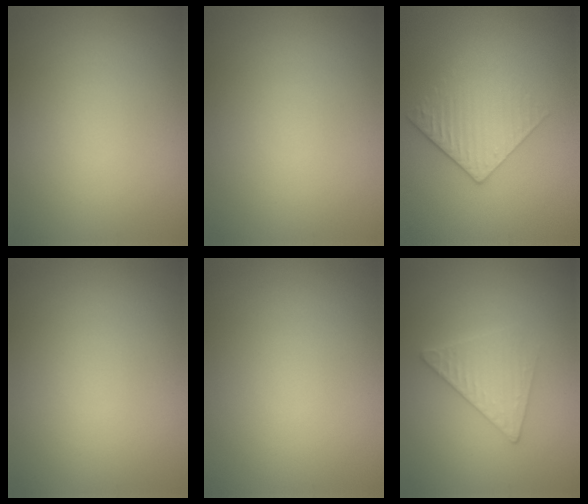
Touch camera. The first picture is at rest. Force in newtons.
{"total": 0.0}
{"total": 3.0, "press": 2.6, "slide": 1.6}
{"total": 0.0}
{"total": 0.0}
{"total": 3.0, "press": 3.0, "slide": 0.3}